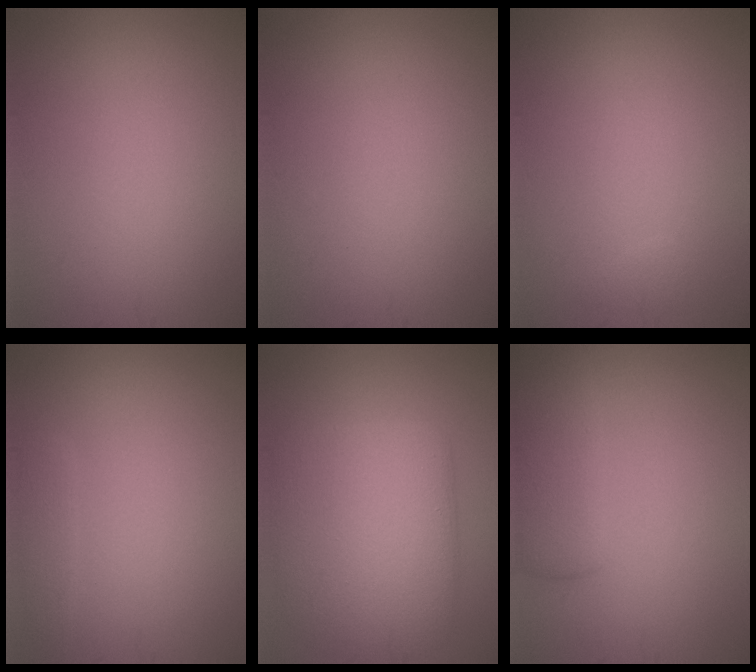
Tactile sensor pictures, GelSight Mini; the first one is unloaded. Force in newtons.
{"total": 0.0}
{"total": 0.5, "press": 0.5, "slide": 0.1}
{"total": 1.4, "press": 1.4, "slide": 0.1}
{"total": 8.1, "press": 8.1, "slide": 0.8}
{"total": 3.4, "press": 3.4, "slide": 0.3}